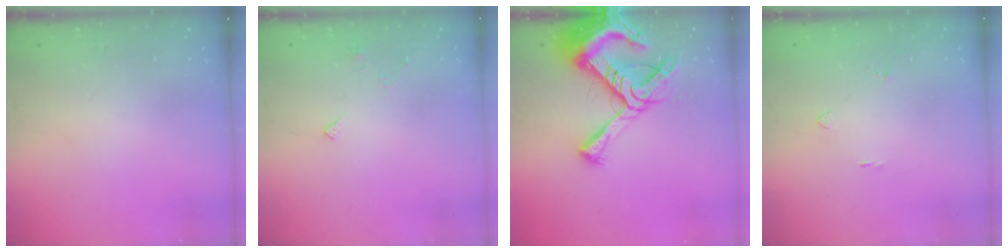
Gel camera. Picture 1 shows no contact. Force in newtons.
{"total": 2.2, "press": 2.1, "slide": 0.4}
{"total": 17.4, "press": 17.3, "slide": 1.8}
{"total": 2.0, "press": 2.0, "slide": 0.5}